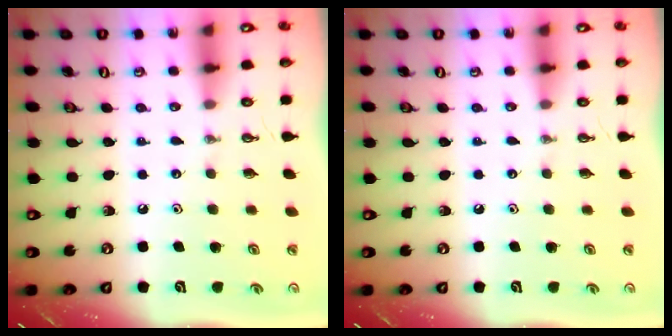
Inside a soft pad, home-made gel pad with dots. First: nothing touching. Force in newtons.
{"total": 0.0}